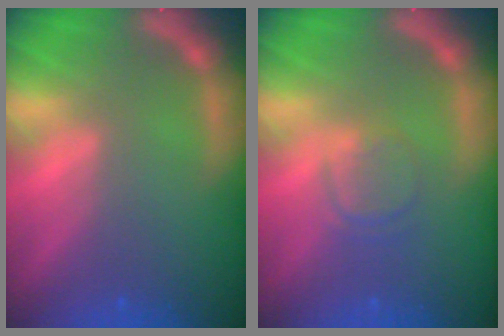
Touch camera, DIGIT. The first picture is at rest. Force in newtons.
{"total": 2.4}